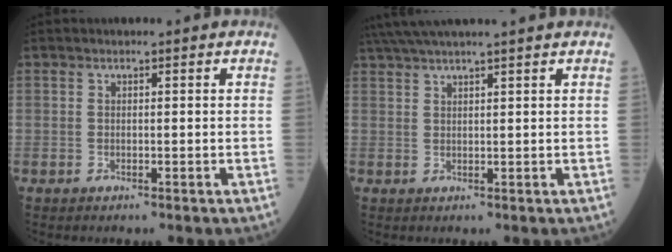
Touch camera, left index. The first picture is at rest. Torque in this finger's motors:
{"motor_torque": [0.65, -1.49, 0.35, 0.14]}